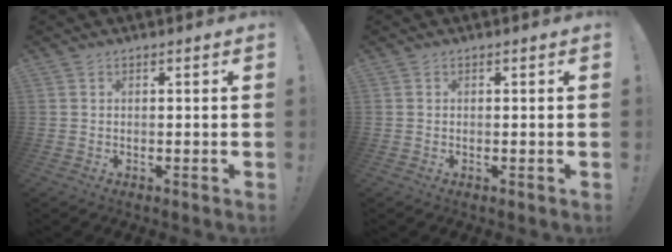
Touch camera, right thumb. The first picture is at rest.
{"total": 0.0}